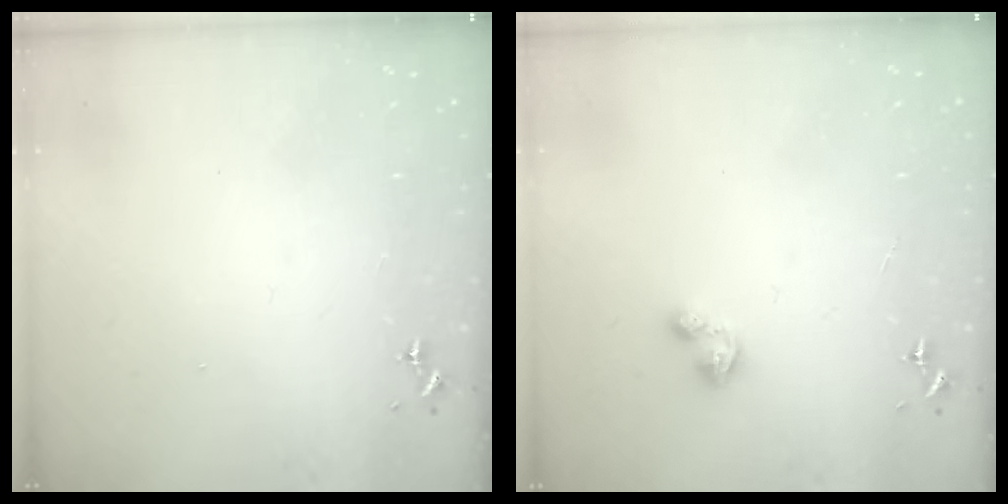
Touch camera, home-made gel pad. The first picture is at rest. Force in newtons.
{"total": 2.7, "press": 2.7, "slide": 0.3}